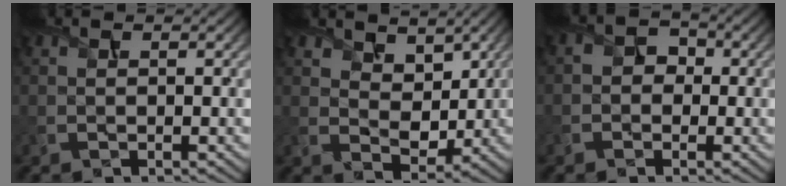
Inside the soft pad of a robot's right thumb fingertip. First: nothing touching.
{"total": 5.0, "force": [2.9, 3.2, 2.5], "torque": [-0.054, -0.007, 0.040]}
{"total": 2.3, "force": [-0.6, 2.1, 0.9], "torque": [-0.009, 0.007, -0.020]}